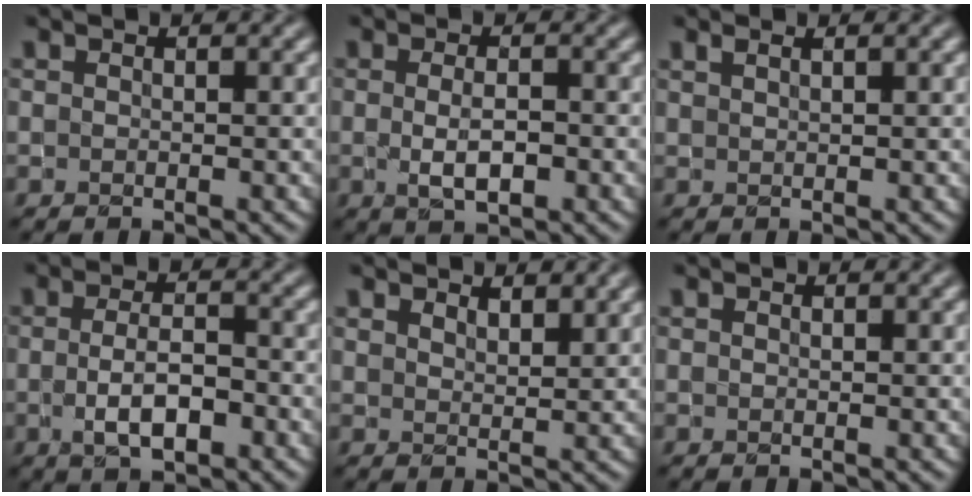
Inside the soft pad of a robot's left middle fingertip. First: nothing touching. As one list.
[{"total": 2.9, "force": [-0.4, 1.1, 2.7], "torque": [-0.051, -0.005, -0.004]}, {"total": 1.1, "force": [0.8, 0.3, 0.7], "torque": [-0.011, 0.001, 0.011]}, {"total": 3.9, "force": [-1.0, 1.5, 3.4], "torque": [-0.064, -0.002, -0.018]}, {"total": 2.6, "force": [2.2, 0.8, 1.1], "torque": [-0.020, 0.000, 0.042]}, {"total": 0.0}]